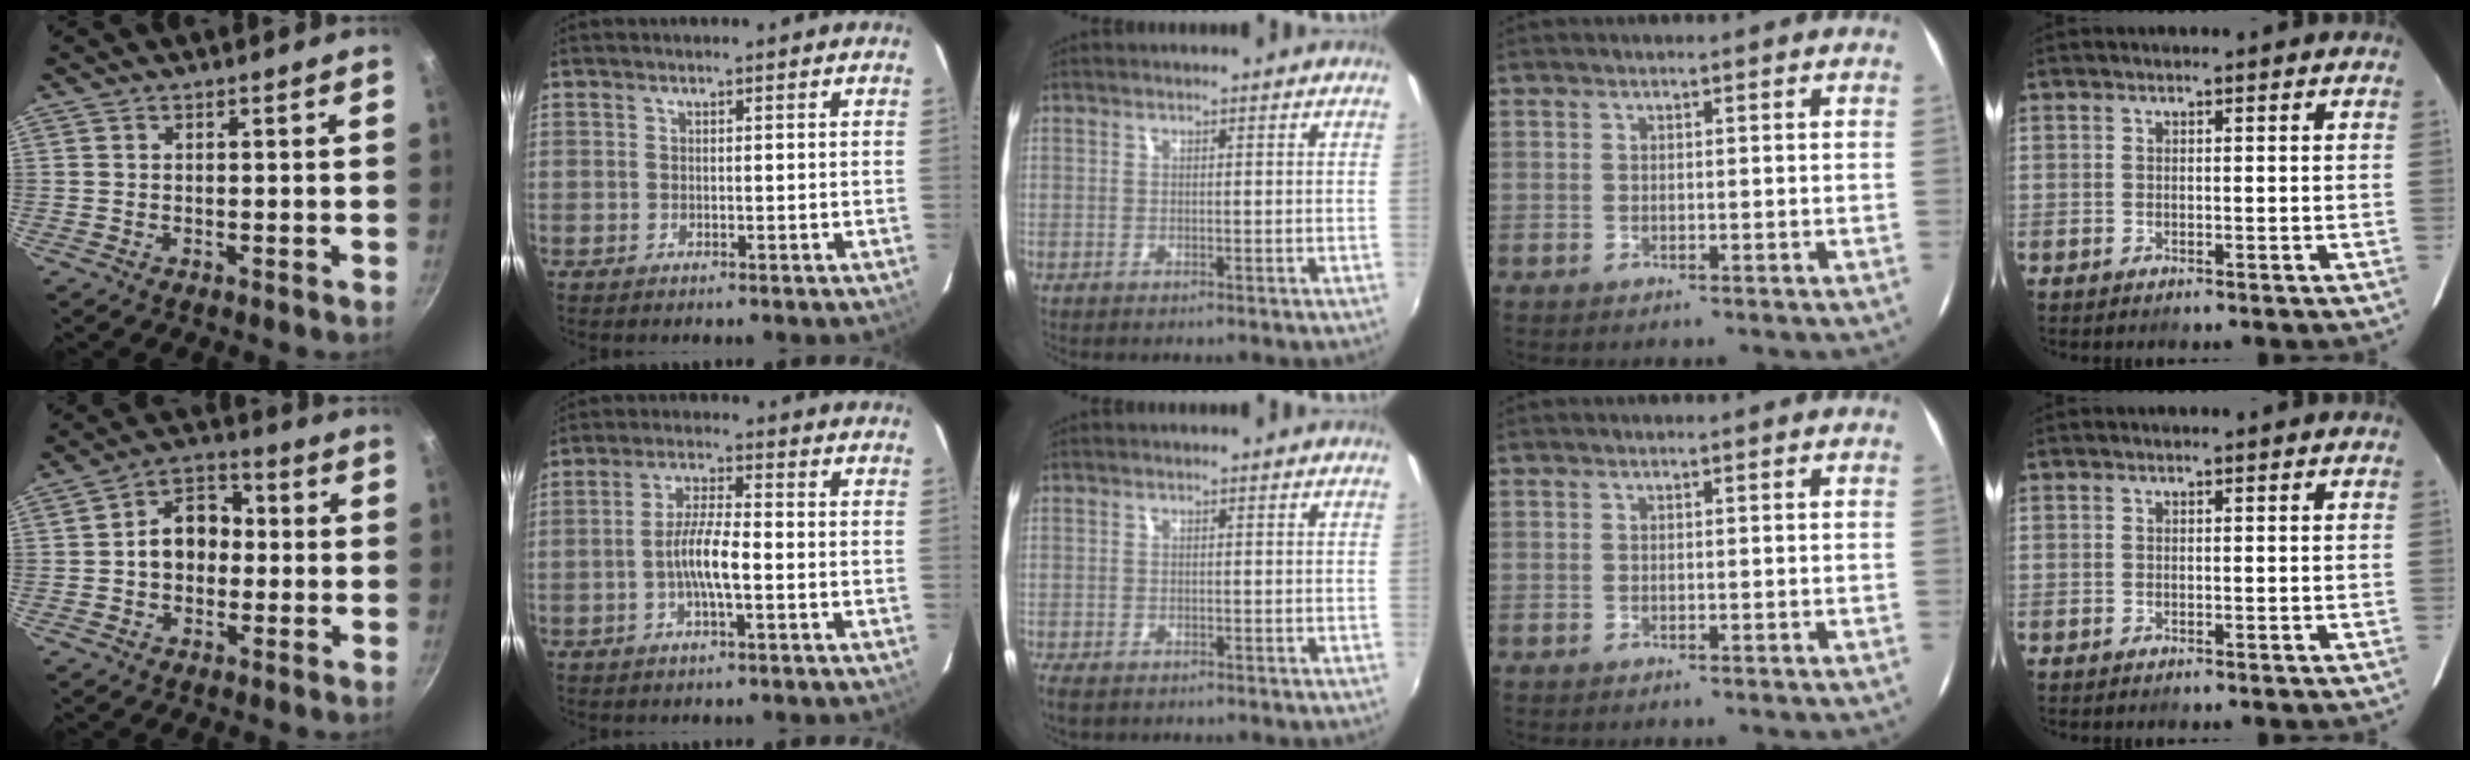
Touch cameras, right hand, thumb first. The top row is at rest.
{"thumb": {"total": 9.5, "force": [-0.3, 7.2, 6.2], "torque": [-0.053, 0.029, -0.017]}, "index": {"total": 6.3, "force": [-1.7, 1.0, 6.0], "torque": [-0.118, 0.004, -0.033]}, "middle": {"total": 3.4, "force": [-2.3, 1.5, 1.9], "torque": [-0.042, -0.014, -0.038]}}